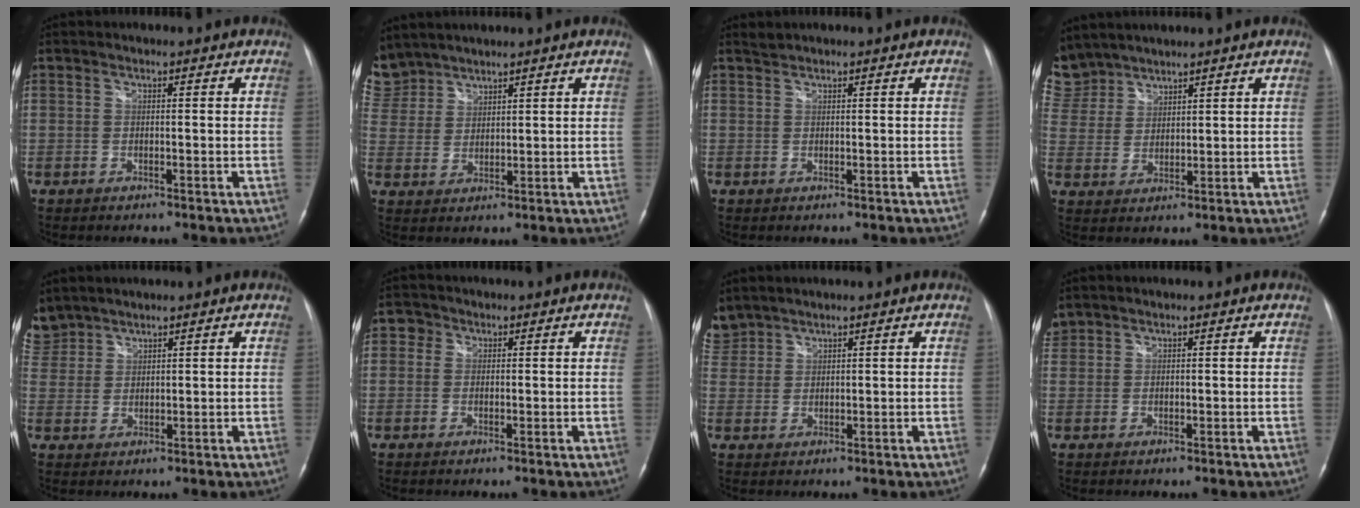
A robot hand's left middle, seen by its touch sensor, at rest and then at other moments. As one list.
[{"total": 8.1, "force": [7.0, 4.0, 0.6], "torque": [-0.033, 0.013, 0.156]}, {"total": 0.7, "force": [0.7, 0.1, -0.1], "torque": [-0.001, 0.008, 0.015]}, {"total": 9.2, "force": [8.0, 4.4, 0.7], "torque": [-0.042, 0.016, 0.177]}, {"total": 6.1, "force": [5.4, 2.9, 0.4], "torque": [-0.021, 0.015, 0.121]}, {"total": 1.7, "force": [0.6, 1.5, 0.3], "torque": [0.000, 0.005, 0.004]}, {"total": 4.6, "force": [4.2, 1.8, 0.1], "torque": [-0.012, 0.017, 0.095]}, {"total": 1.8, "force": [1.6, 0.8, 0.0], "torque": [-0.008, 0.016, 0.035]}]